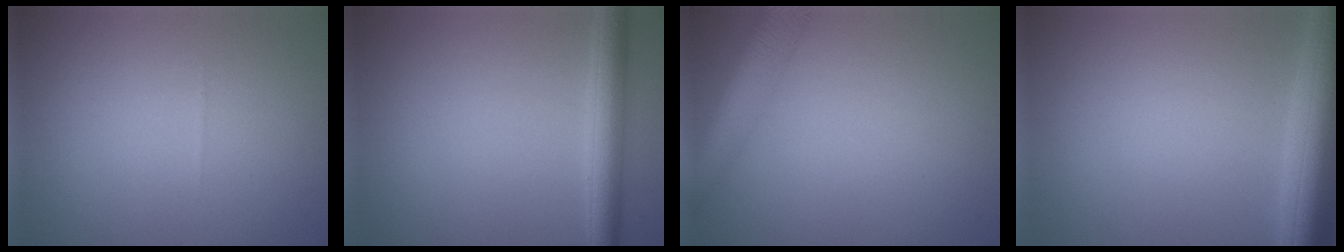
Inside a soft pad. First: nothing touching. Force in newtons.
{"total": 3.5, "press": 3.5, "slide": 0.1}
{"total": 4.6, "press": 4.6, "slide": 0.3}
{"total": 7.3, "press": 7.3, "slide": 0.4}